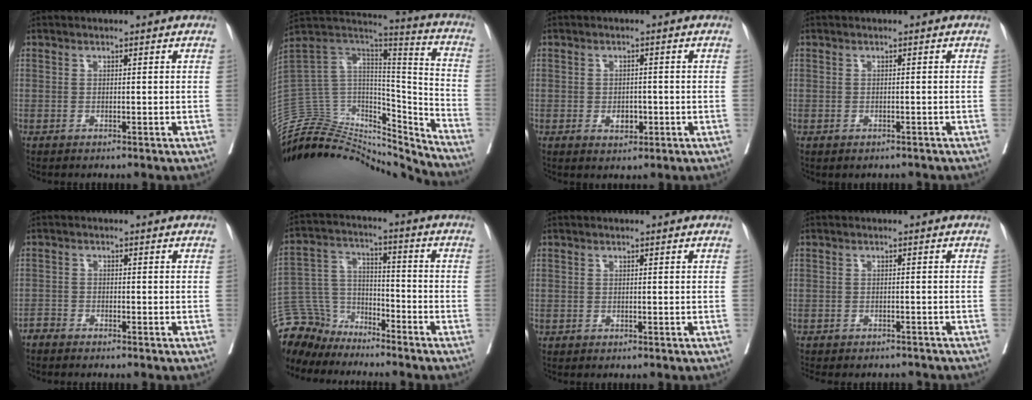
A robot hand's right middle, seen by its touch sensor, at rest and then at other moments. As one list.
[{"total": 27.5, "force": [-26.0, 7.2, 5.5], "torque": [-0.127, 0.041, -0.412]}, {"total": 2.7, "force": [-0.9, 1.8, 1.9], "torque": [-0.024, 0.003, -0.007]}, {"total": 1.0, "force": [-0.8, 0.6, 0.2], "torque": [-0.006, 0.000, -0.011]}, {"total": 1.5, "force": [-1.5, 0.1, 0.1], "torque": [0.002, 0.000, -0.032]}, {"total": 9.9, "force": [-9.1, 3.7, -0.5], "torque": [0.001, 0.030, -0.182]}, {"total": 0.0}, {"total": 7.8, "force": [-7.1, 2.5, 2.2], "torque": [-0.033, -0.003, -0.088]}]